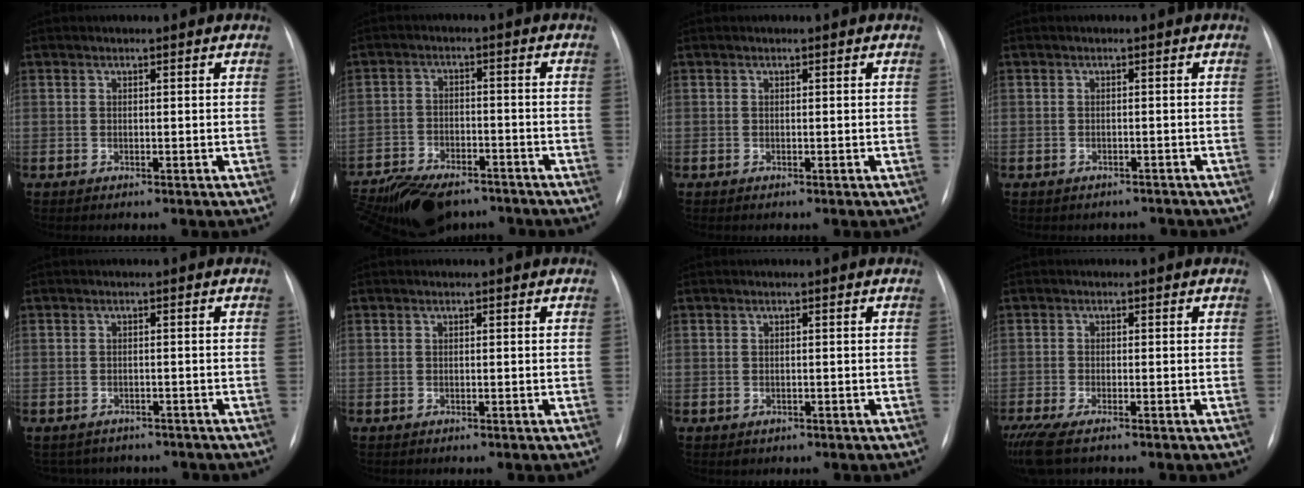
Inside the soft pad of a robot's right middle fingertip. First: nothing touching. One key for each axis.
{"total": 16.8, "fx": -13.3, "fy": 6.8, "fz": 7.9, "tx": -0.174, "ty": -0.018, "tz": -0.202}
{"total": 0.0}
{"total": 3.1, "fx": -2.6, "fy": 1.6, "fz": -0.1, "tx": 0.000, "ty": 0.013, "tz": -0.034}
{"total": 6.8, "fx": -6.0, "fy": 3.1, "fz": 1.0, "tx": -0.011, "ty": 0.009, "tz": -0.067}
{"total": 0.0}
{"total": 0.7, "fx": -0.3, "fy": 0.6, "fz": 0.2, "tx": -0.005, "ty": 0.001, "tz": -0.001}
{"total": 7.1, "fx": -5.4, "fy": 1.4, "fz": 4.4, "tx": -0.086, "ty": -0.016, "tz": -0.094}